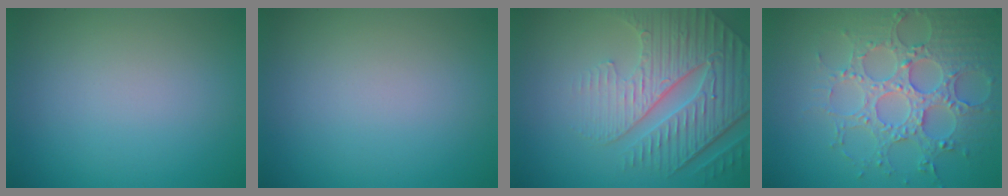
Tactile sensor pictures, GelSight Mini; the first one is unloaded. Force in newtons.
{"total": 0.0}
{"total": 6.9, "press": 5.3, "slide": 4.4}
{"total": 5.8, "press": 5.2, "slide": 2.5}